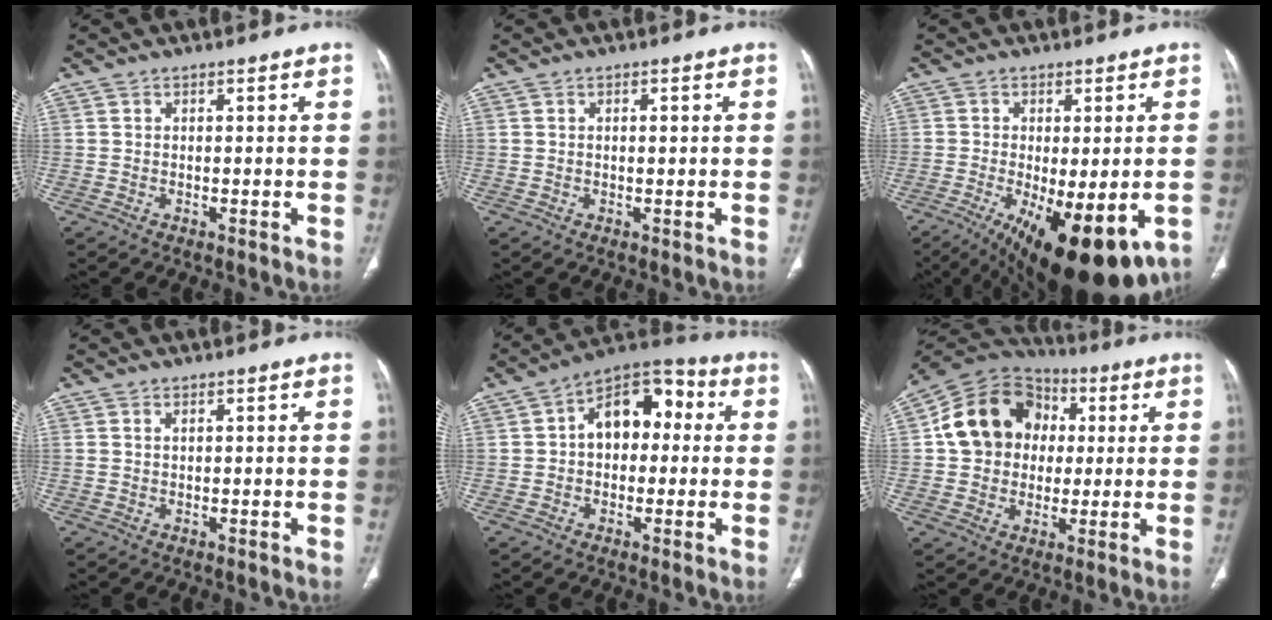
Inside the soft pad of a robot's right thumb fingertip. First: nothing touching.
{"total": 1.1, "force": [0.2, 0.4, 1.0], "torque": [-0.017, 0.002, 0.004]}
{"total": 18.9, "force": [-8.2, 7.3, 15.4], "torque": [-0.209, -0.022, -0.110]}
{"total": 0.7, "force": [0.4, 0.3, 0.5], "torque": [-0.014, 0.005, 0.010]}
{"total": 12.3, "force": [1.4, 8.2, 9.1], "torque": [-0.099, 0.038, 0.008]}
{"total": 16.0, "force": [2.1, 13.6, 8.2], "torque": [-0.119, 0.019, 0.030]}